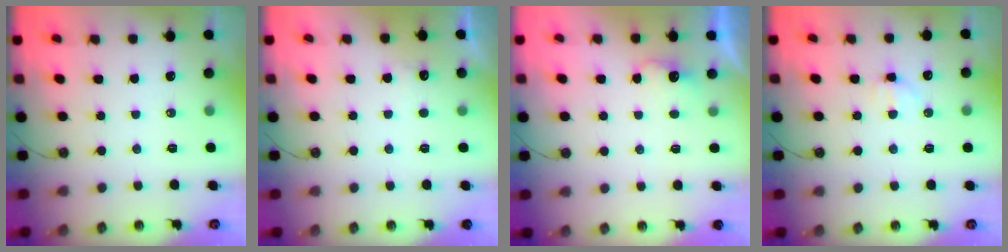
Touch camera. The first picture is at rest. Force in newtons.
{"total": 4.5, "press": 4.4, "slide": 1.2}
{"total": 2.5, "press": 2.4, "slide": 0.7}
{"total": 4.5, "press": 4.5, "slide": 0.9}